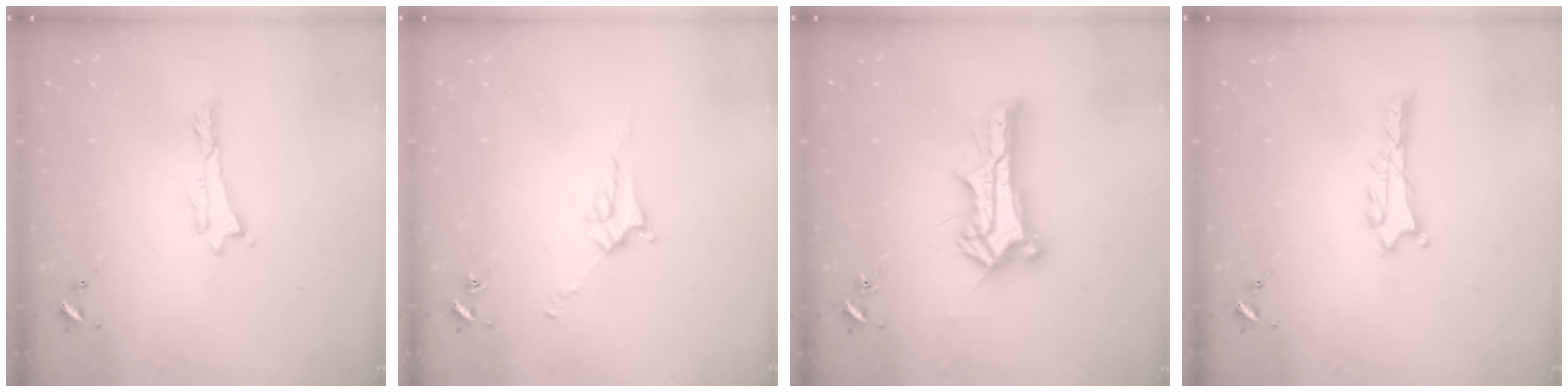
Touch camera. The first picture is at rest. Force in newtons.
{"total": 3.5, "press": 3.5, "slide": 0.3}
{"total": 10.0, "press": 9.9, "slide": 1.0}
{"total": 1.3, "press": 1.3, "slide": 0.3}